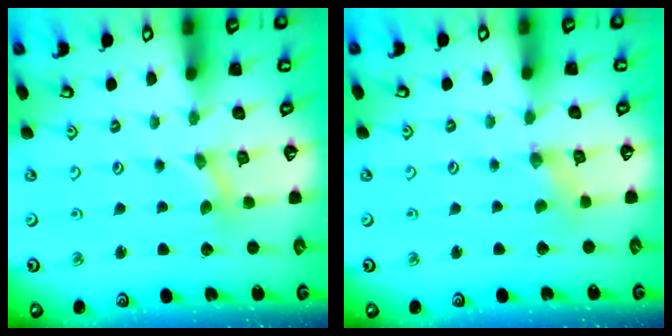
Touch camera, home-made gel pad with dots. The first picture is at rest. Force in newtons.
{"total": 0.0}